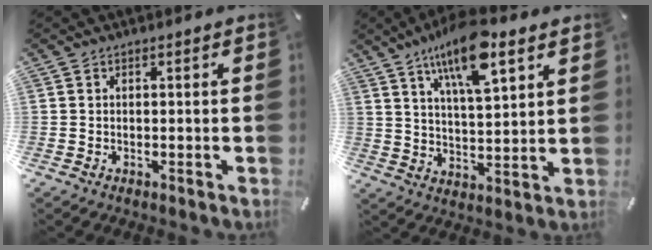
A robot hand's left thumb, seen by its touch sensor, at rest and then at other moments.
{"total": 14.0, "force": [9.4, 4.2, 9.5], "torque": [-0.172, -0.033, 0.160]}